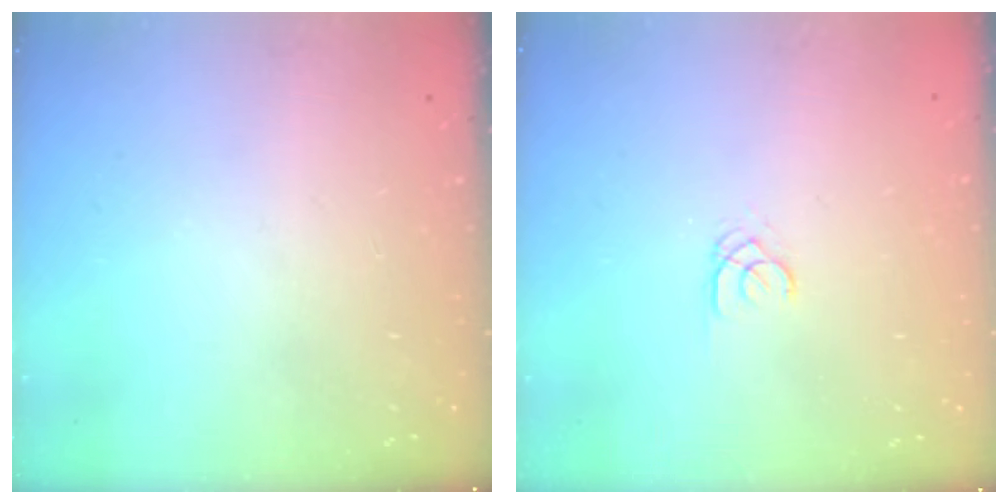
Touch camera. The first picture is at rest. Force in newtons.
{"total": 1.8, "press": 1.7, "slide": 0.2}